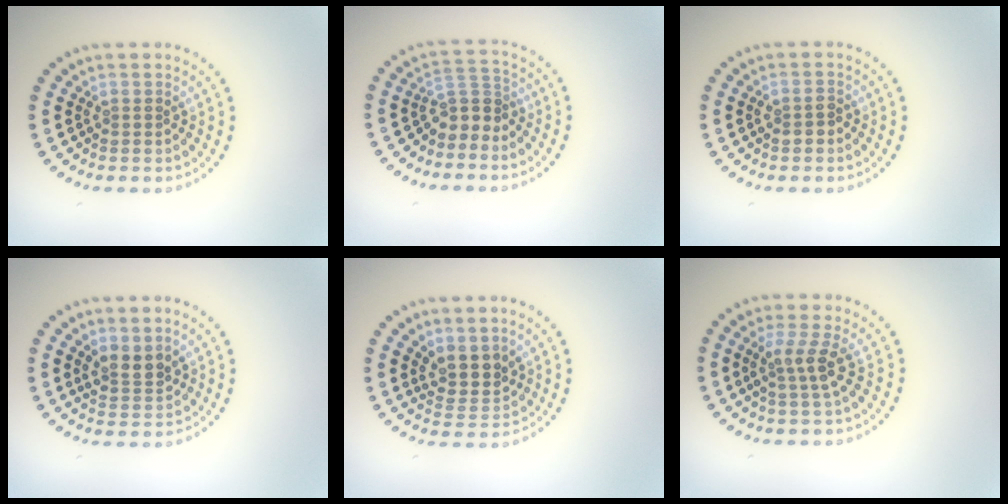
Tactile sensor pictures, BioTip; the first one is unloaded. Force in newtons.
{"total": 2.8, "press": 2.0, "slide": 2.0}
{"total": 1.4, "press": 1.4, "slide": 0.4}
{"total": 2.4, "press": 2.2, "slide": 1.0}
{"total": 2.9, "press": 2.3, "slide": 1.6}
{"total": 2.6, "press": 1.9, "slide": 1.7}